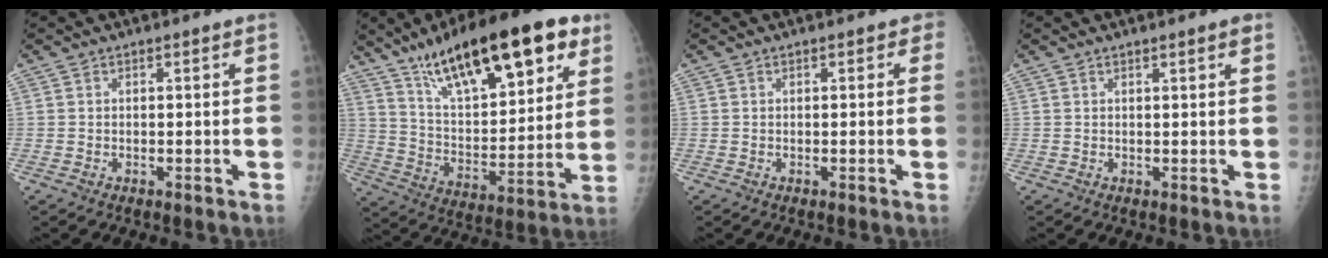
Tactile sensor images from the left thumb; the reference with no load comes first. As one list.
[{"total": 26.7, "force": [15.5, 9.5, 19.6], "torque": [-0.276, -0.034, 0.256]}, {"total": 1.2, "force": [0.5, 0.9, 0.7], "torque": [0.010, 0.004, -0.001]}, {"total": 1.7, "force": [1.1, 0.1, 1.3], "torque": [-0.016, -0.003, 0.014]}]